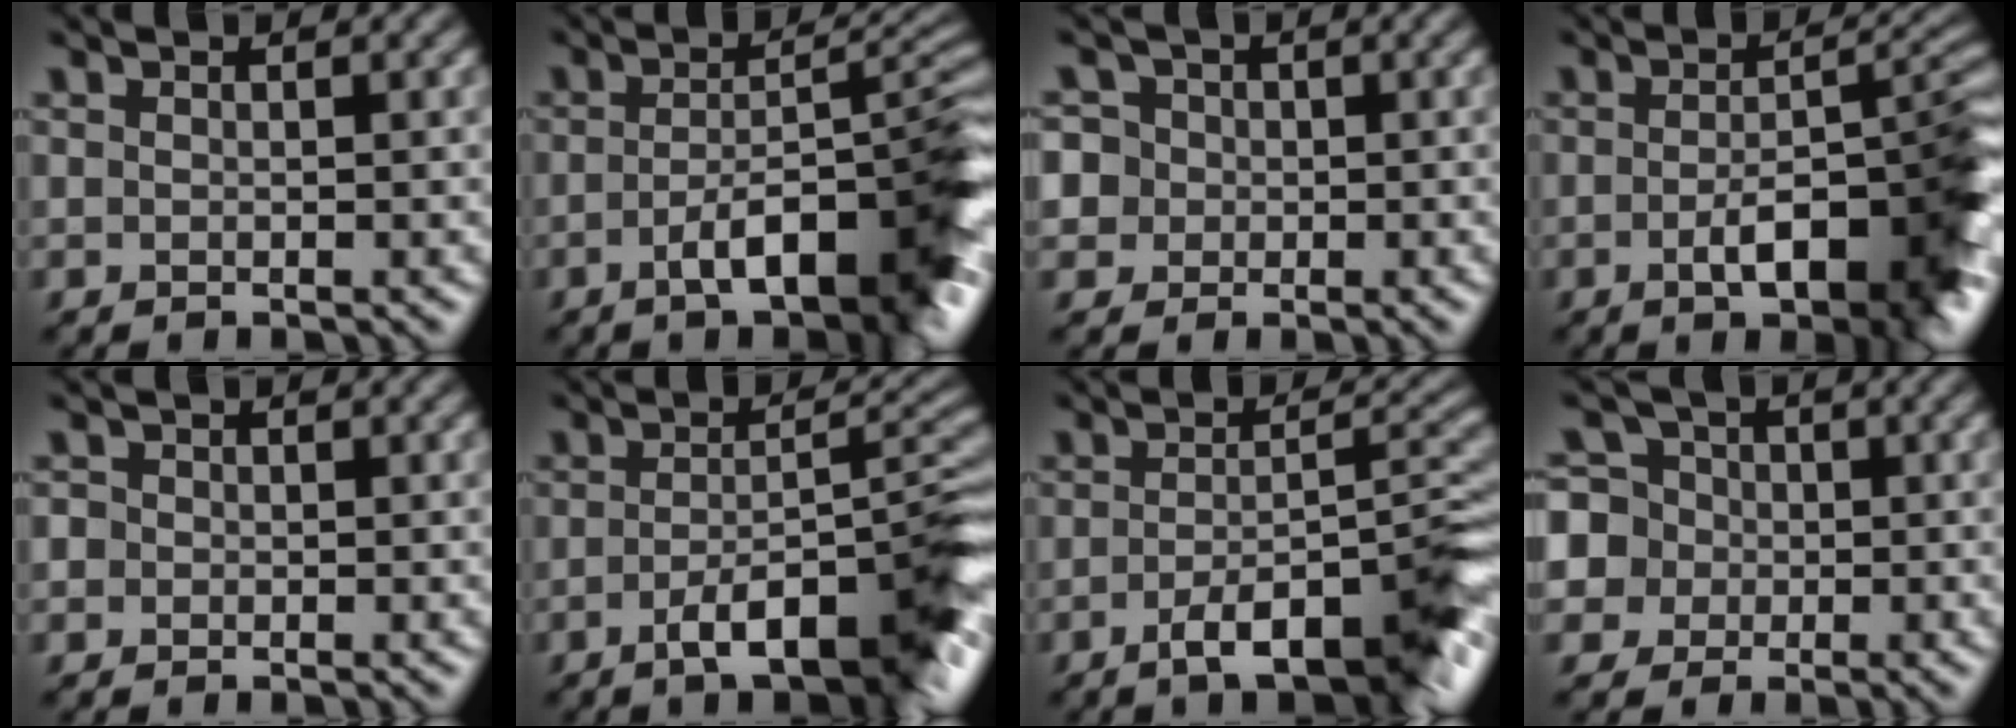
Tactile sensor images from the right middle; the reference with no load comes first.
{"total": 9.7, "force": [-4.2, 2.7, 8.3], "torque": [-0.113, 0.004, -0.066]}
{"total": 5.8, "force": [0.4, 5.5, 1.9], "torque": [-0.036, 0.035, -0.018]}
{"total": 8.7, "force": [-3.0, 2.8, 7.7], "torque": [-0.108, 0.001, -0.045]}
{"total": 1.1, "force": [0.0, 1.1, 0.3], "torque": [-0.002, -0.002, -0.004]}
{"total": 9.3, "force": [-4.7, 2.4, 7.6], "torque": [-0.105, 0.003, -0.073]}
{"total": 8.5, "force": [-4.7, 2.2, 6.7], "torque": [-0.091, 0.003, -0.073]}
{"total": 7.5, "force": [-0.8, 7.1, 2.0], "torque": [-0.042, 0.025, -0.048]}